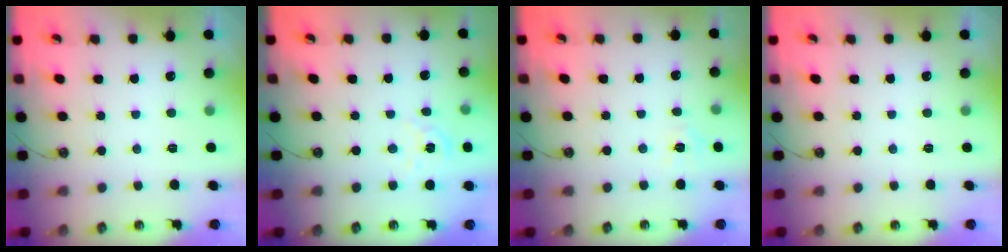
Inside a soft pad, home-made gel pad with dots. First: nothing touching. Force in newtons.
{"total": 2.7, "press": 2.7, "slide": 0.3}
{"total": 4.9, "press": 4.9, "slide": 0.5}
{"total": 0.0}